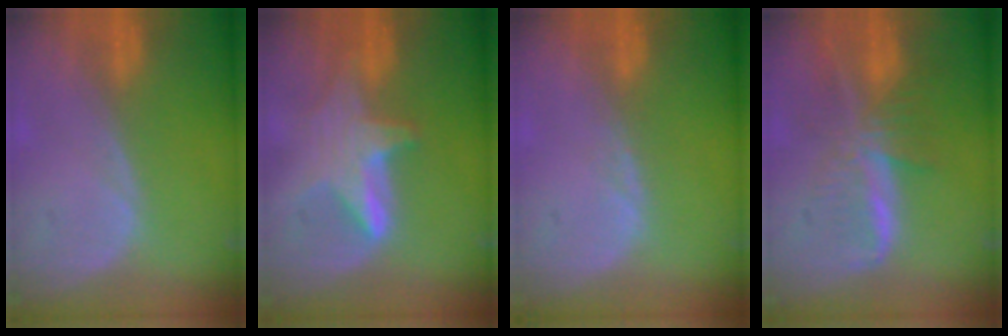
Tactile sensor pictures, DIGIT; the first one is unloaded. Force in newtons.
{"total": 6.1, "press": 6.0, "slide": 0.5}
{"total": 0.8, "press": 0.8, "slide": 0.3}
{"total": 8.2, "press": 7.0, "slide": 4.3}